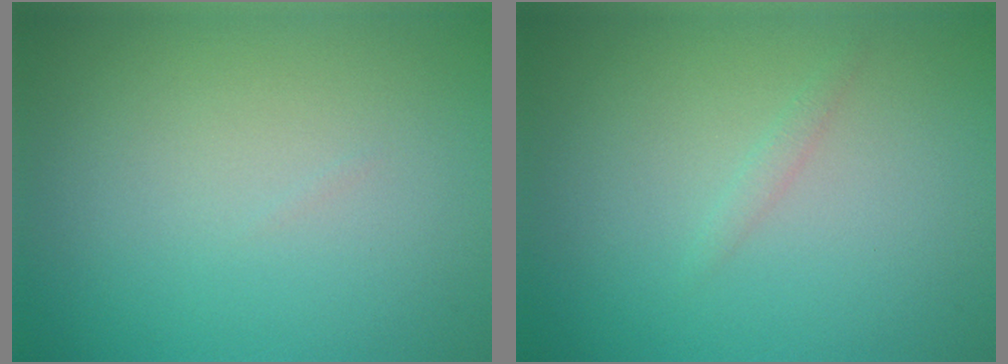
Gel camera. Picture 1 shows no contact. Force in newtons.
{"total": 0.6, "press": 0.6, "slide": 0.0}